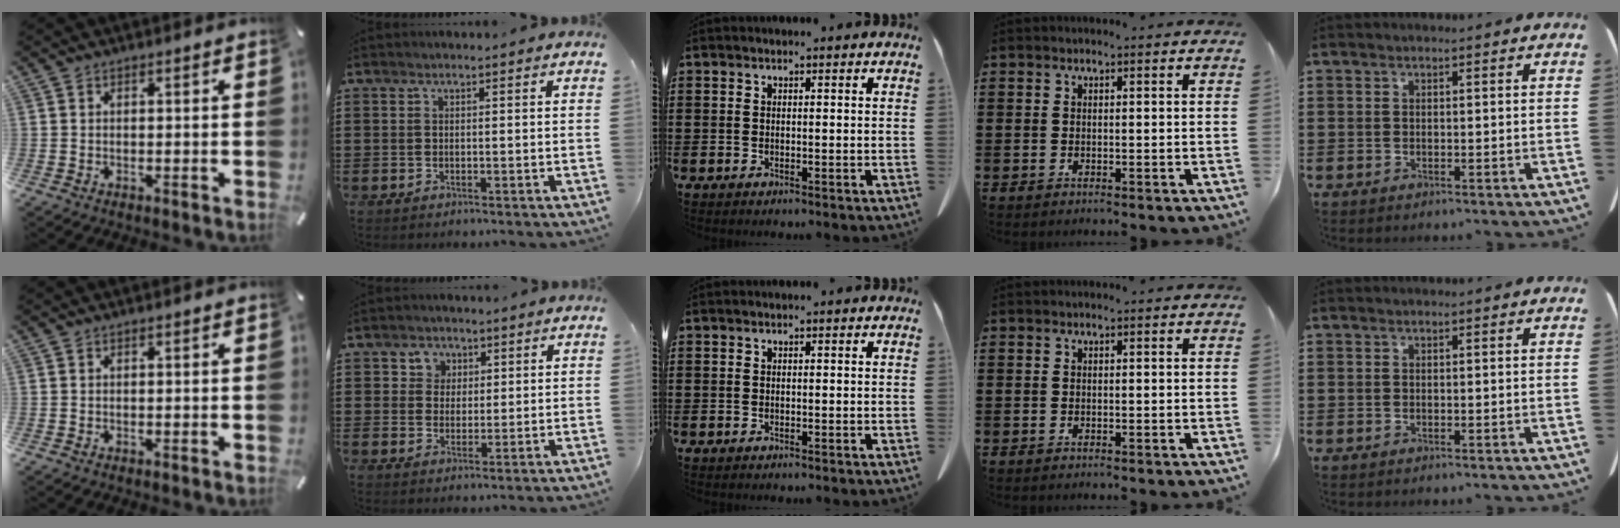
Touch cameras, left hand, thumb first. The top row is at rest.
{"index": {"total": 3.2, "force": [1.5, 2.8, 0.1], "torque": [-0.011, 0.007, 0.025]}}